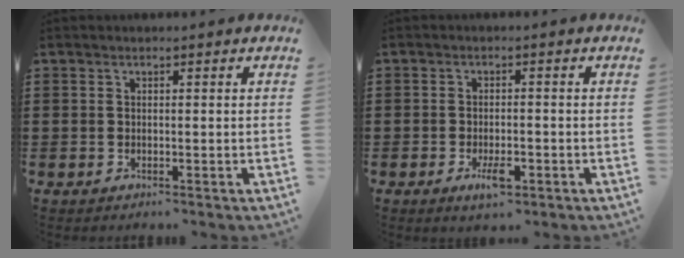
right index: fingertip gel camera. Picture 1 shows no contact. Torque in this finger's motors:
{"motor_torque": [0.02, 0.08, 0.11, 0.03]}